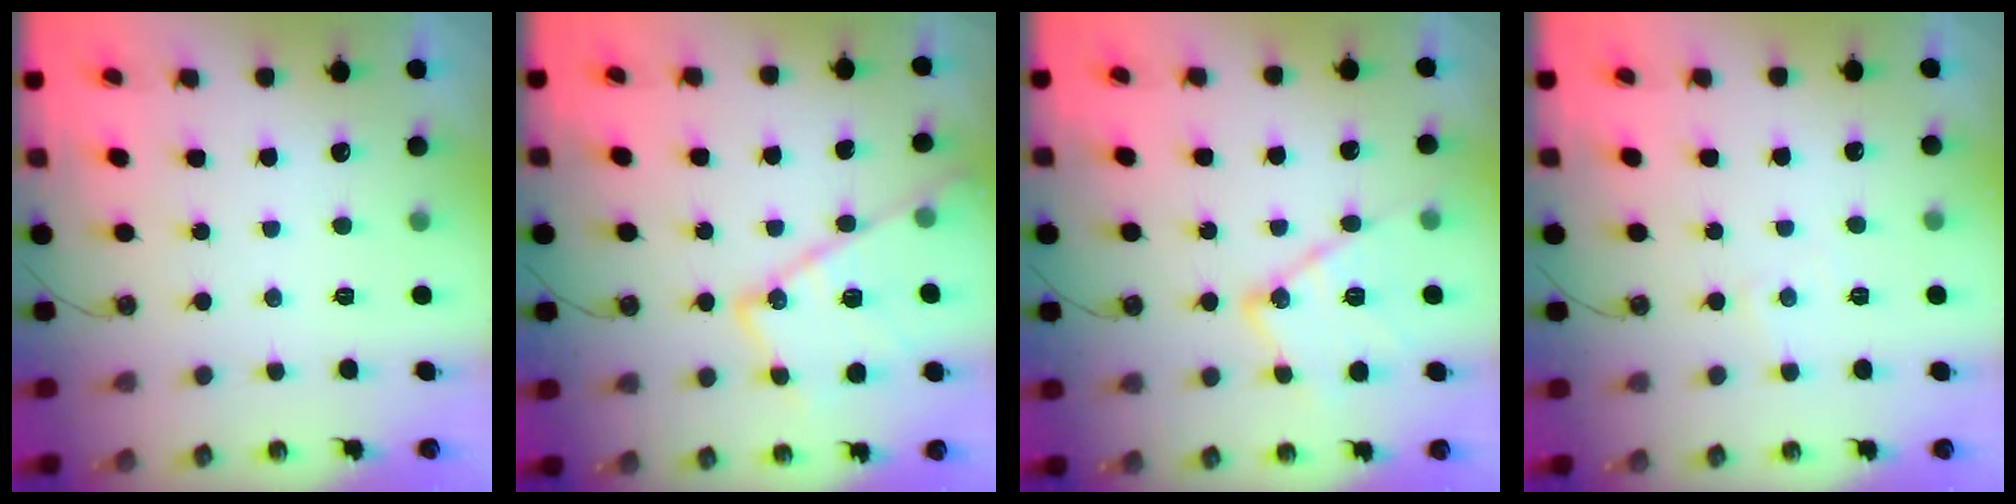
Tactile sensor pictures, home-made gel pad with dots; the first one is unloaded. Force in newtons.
{"total": 16.6, "press": 16.6, "slide": 0.8}
{"total": 15.4, "press": 15.4, "slide": 1.1}
{"total": 2.7, "press": 2.7, "slide": 0.5}